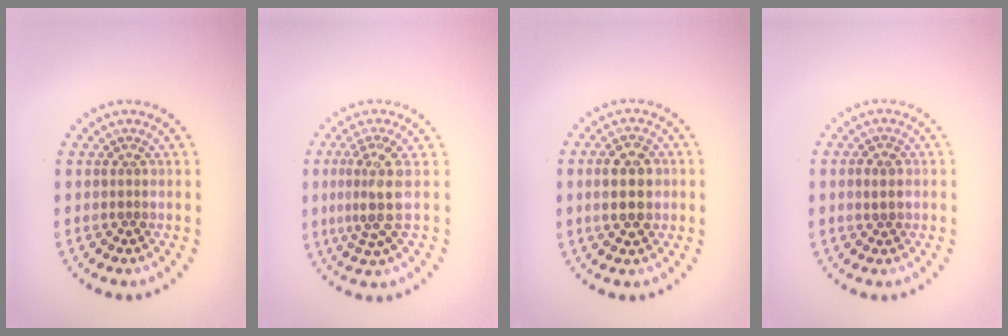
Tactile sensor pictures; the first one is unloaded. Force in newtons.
{"total": 3.3, "press": 2.6, "slide": 2.1}
{"total": 4.5, "press": 4.5, "slide": 0.1}
{"total": 1.2, "press": 1.2, "slide": 0.1}